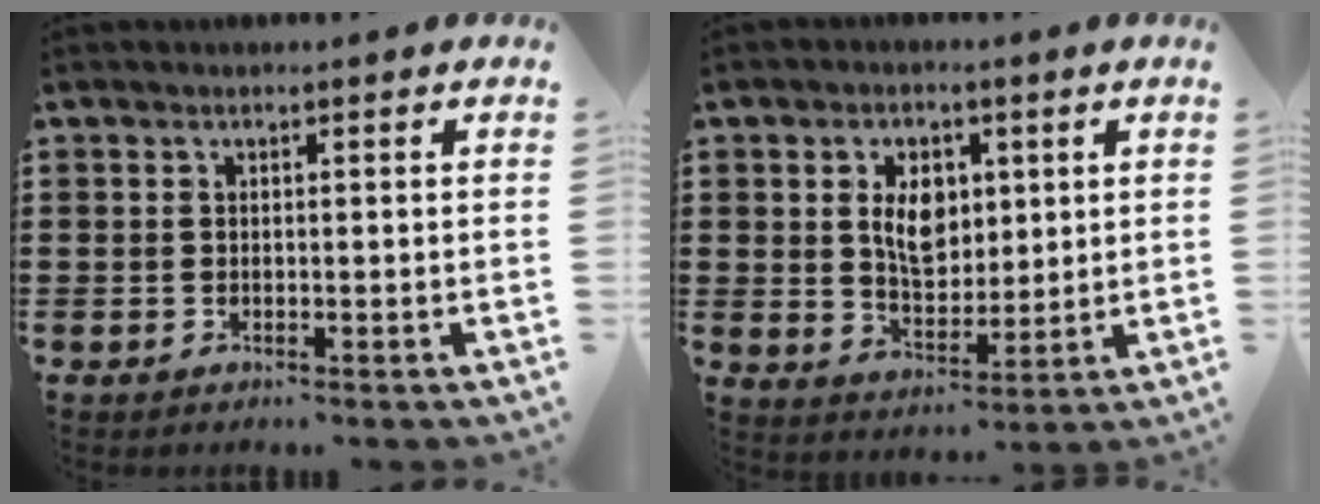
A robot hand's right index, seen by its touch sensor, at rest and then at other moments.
{"total": 6.7, "force": [1.6, 4.4, 4.8], "torque": [-0.093, 0.008, 0.022]}